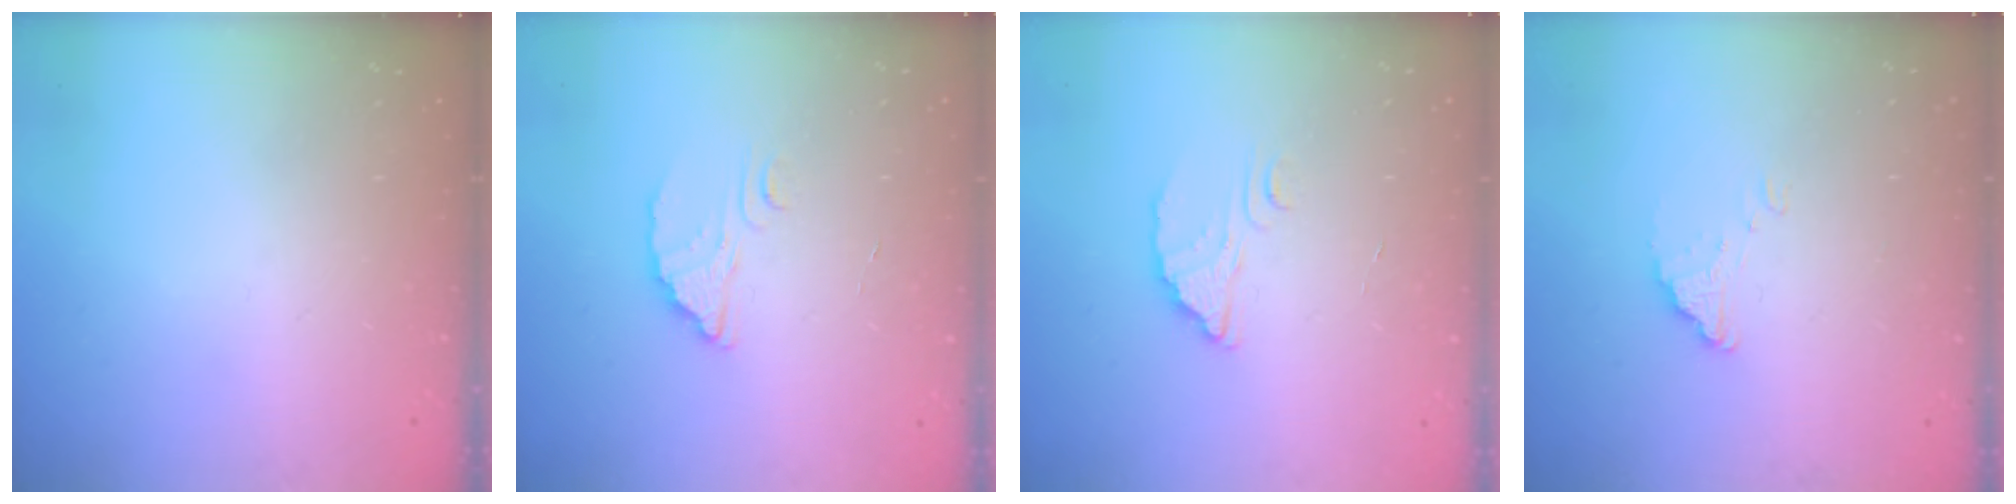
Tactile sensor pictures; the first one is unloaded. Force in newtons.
{"total": 2.3, "press": 2.3, "slide": 0.0}
{"total": 2.3, "press": 2.3, "slide": 0.0}
{"total": 1.6, "press": 1.6, "slide": 0.1}